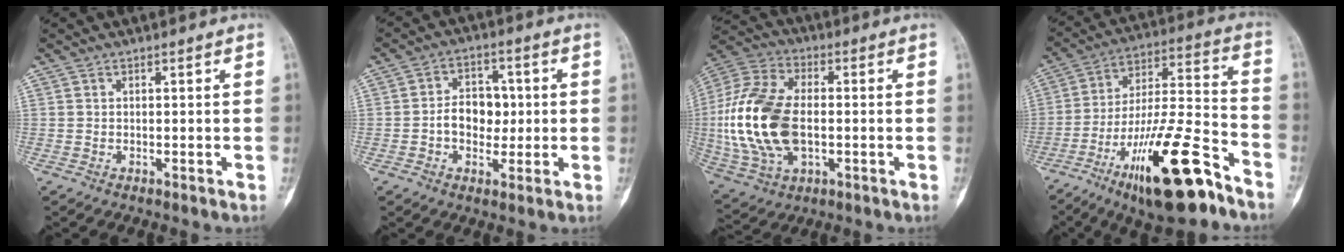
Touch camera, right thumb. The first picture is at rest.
{"total": 7.7, "force": [-0.3, 5.7, 5.2], "torque": [-0.049, 0.016, -0.011]}
{"total": 20.8, "force": [-1.1, 12.2, 16.8], "torque": [-0.361, 0.006, -0.014]}
{"total": 22.6, "force": [-13.0, 6.2, 17.4], "torque": [-0.302, 0.074, -0.218]}